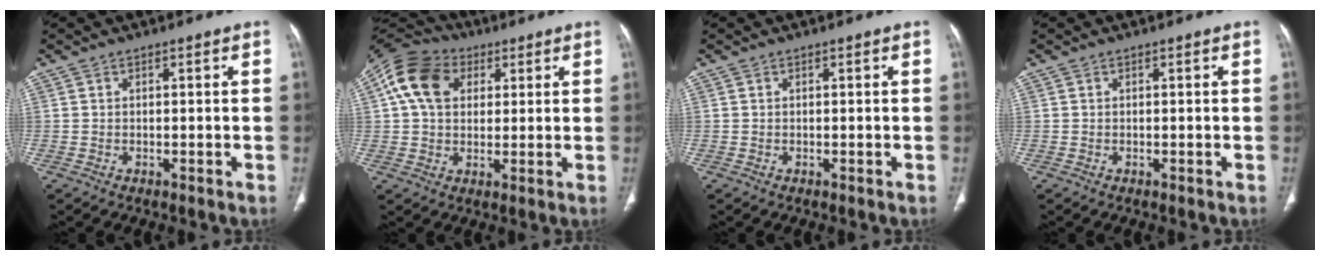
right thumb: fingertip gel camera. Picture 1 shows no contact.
{"total": 13.2, "force": [4.2, 9.7, 7.9], "torque": [-0.139, 0.013, 0.064]}
{"total": 0.0}
{"total": 0.0}